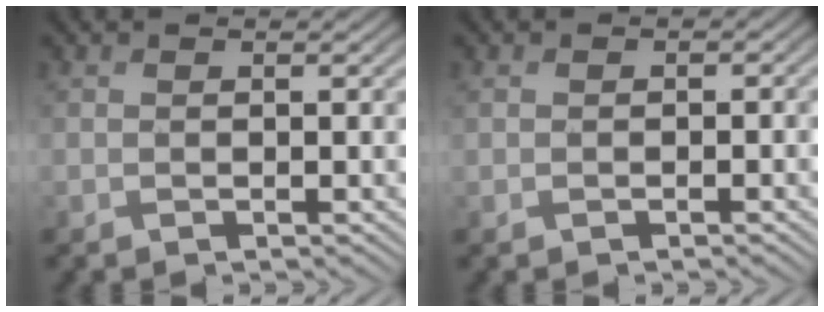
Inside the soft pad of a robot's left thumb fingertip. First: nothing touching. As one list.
[{"total": 1.0, "force": [-0.3, 0.9, 0.4], "torque": [-0.007, -0.003, -0.006]}]